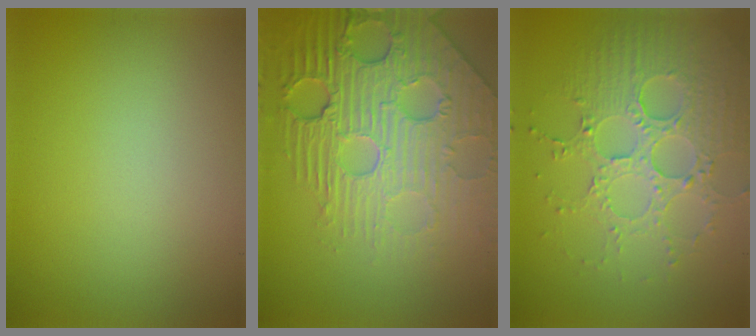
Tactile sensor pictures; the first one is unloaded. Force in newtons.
{"total": 8.1, "press": 6.1, "slide": 5.4}
{"total": 4.8, "press": 4.4, "slide": 2.0}